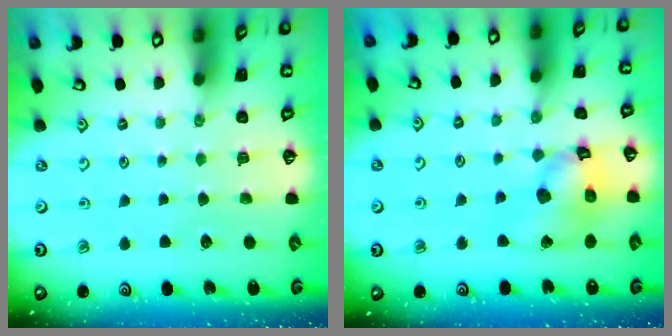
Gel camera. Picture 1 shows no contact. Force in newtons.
{"total": 14.4, "press": 14.2, "slide": 2.2}